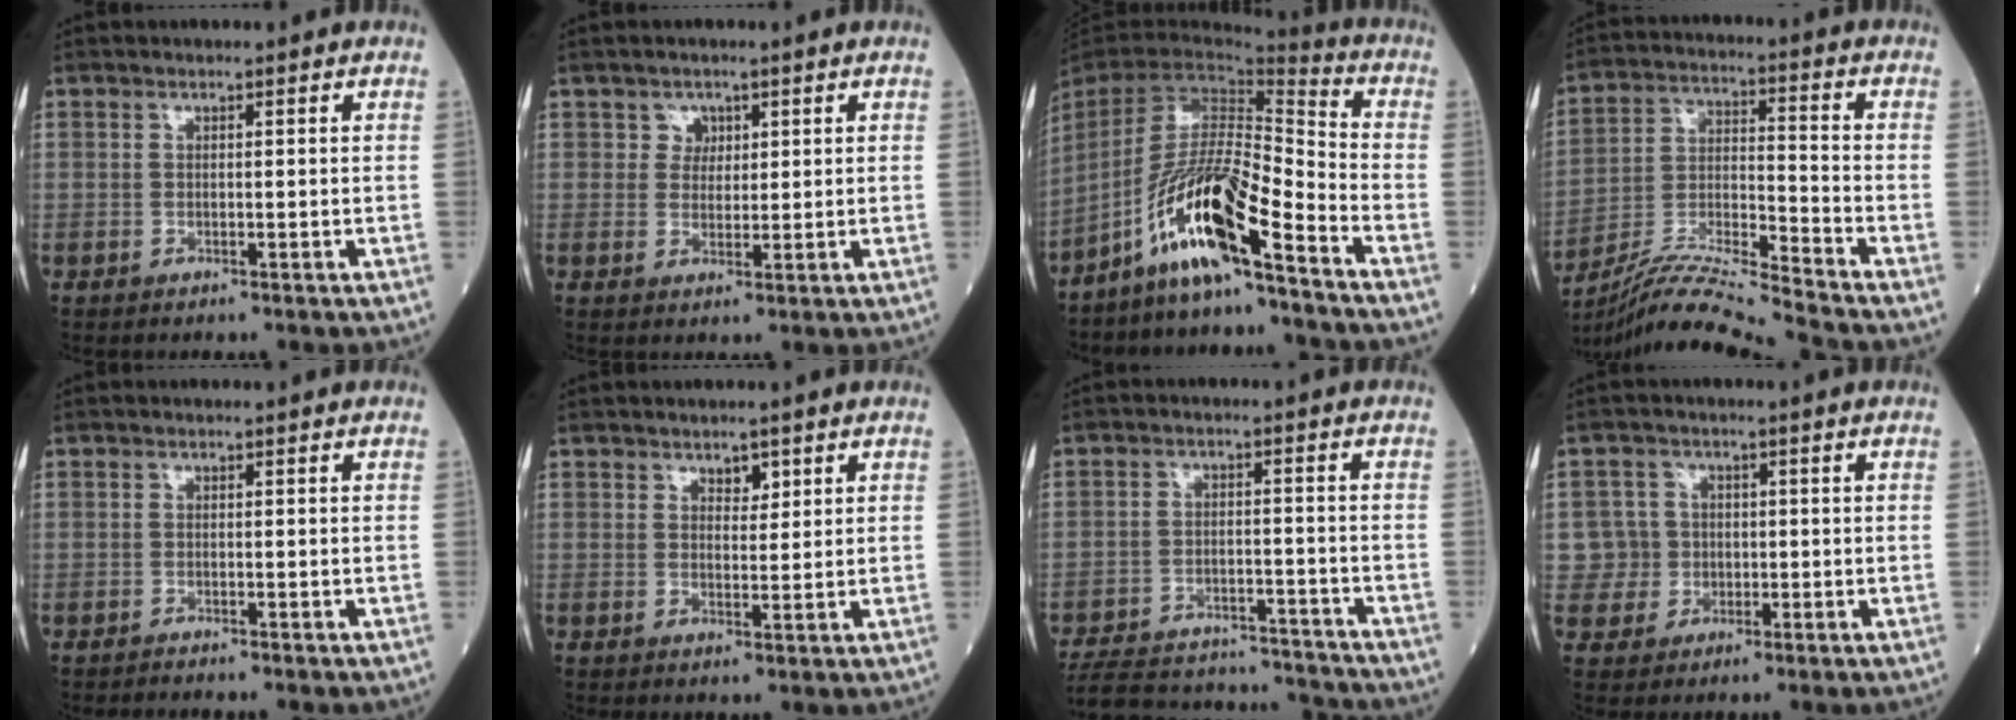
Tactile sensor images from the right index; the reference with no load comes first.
{"total": 2.3, "force": [1.1, 1.9, 0.4], "torque": [0.001, -0.001, 0.014]}
{"total": 14.2, "force": [-9.4, 0.7, 10.7], "torque": [-0.212, -0.010, -0.176]}
{"total": 13.2, "force": [-12.3, -2.9, 3.7], "torque": [-0.068, 0.004, -0.229]}
{"total": 1.0, "force": [-0.9, -0.1, 0.2], "torque": [-0.008, -0.002, -0.015]}
{"total": 2.2, "force": [1.4, 1.1, 1.2], "torque": [-0.013, -0.002, 0.023]}
{"total": 19.3, "force": [-18.3, 3.7, 5.0], "torque": [-0.115, 0.001, -0.260]}
{"total": 4.7, "force": [-0.3, 4.6, -0.3], "torque": [0.016, 0.012, -0.004]}